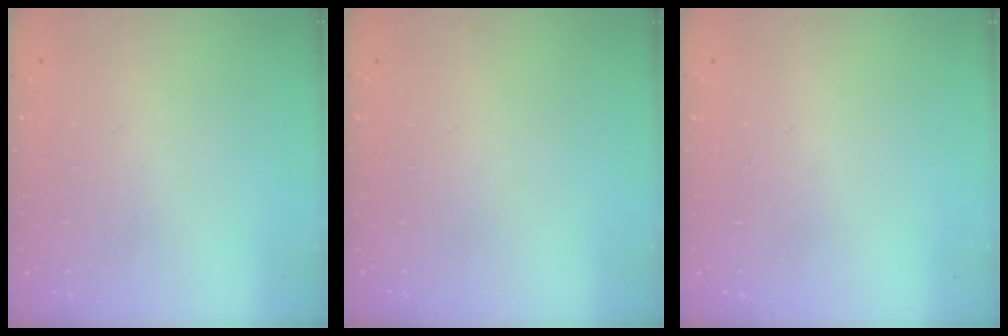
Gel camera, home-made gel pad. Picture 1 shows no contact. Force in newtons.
{"total": 0.0}
{"total": 0.0}